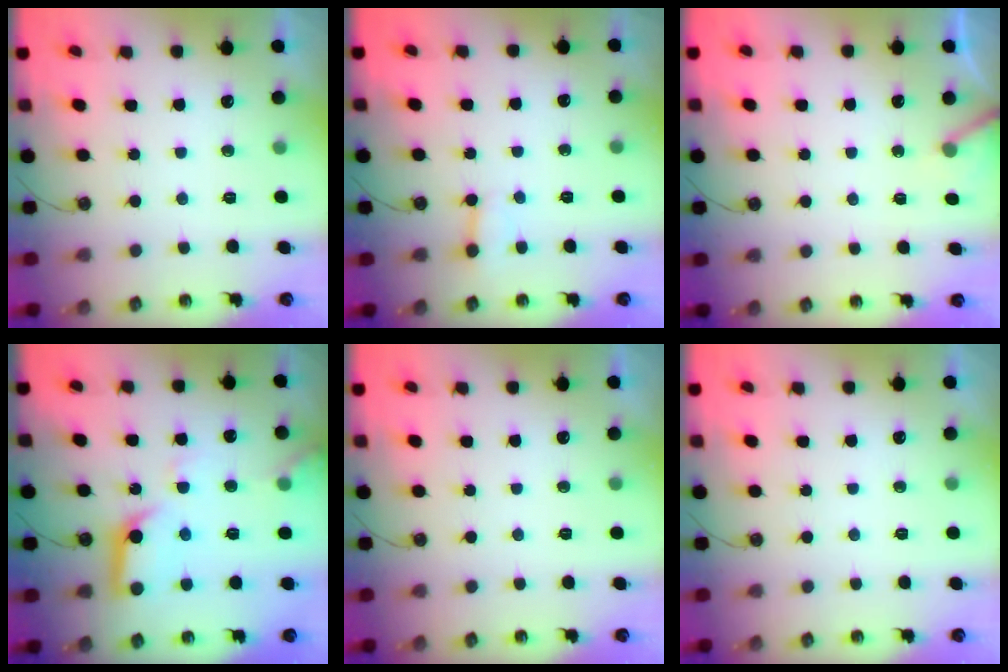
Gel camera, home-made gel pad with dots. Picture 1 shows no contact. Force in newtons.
{"total": 1.9, "press": 1.9, "slide": 0.1}
{"total": 5.0, "press": 4.9, "slide": 0.4}
{"total": 14.1, "press": 14.1, "slide": 1.3}
{"total": 0.0}
{"total": 0.0}